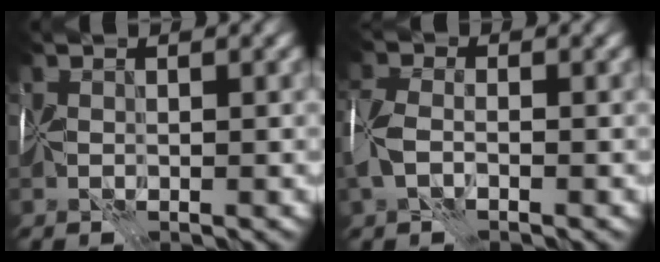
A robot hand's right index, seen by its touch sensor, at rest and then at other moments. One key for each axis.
{"total": 3.5, "fx": -1.3, "fy": 2.1, "fz": 2.5, "tx": -0.064, "ty": 0.003, "tz": -0.033}